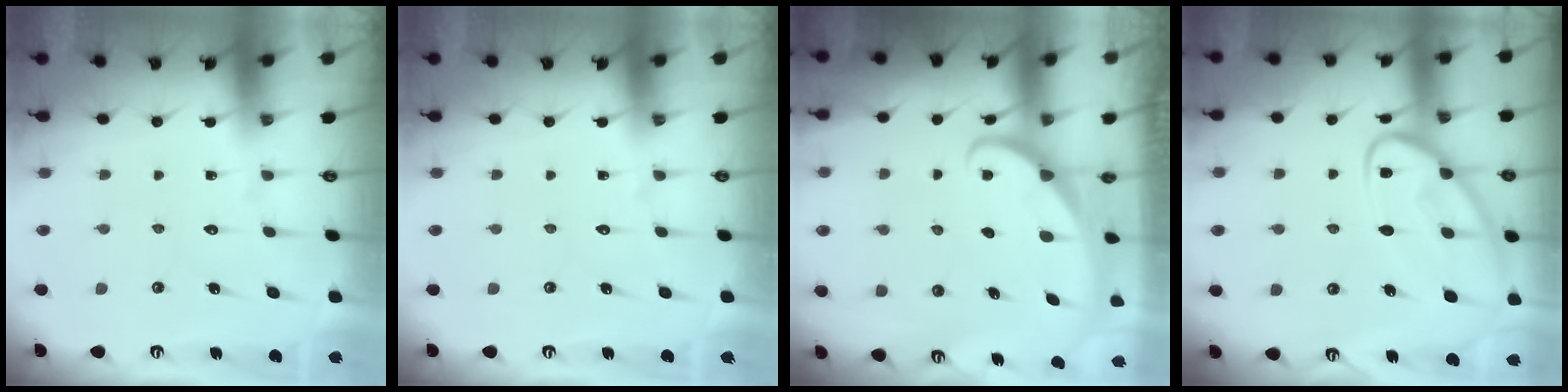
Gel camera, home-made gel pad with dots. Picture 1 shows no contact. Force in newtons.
{"total": 0.0}
{"total": 1.8, "press": 1.8, "slide": 0.1}
{"total": 12.4, "press": 12.3, "slide": 1.2}